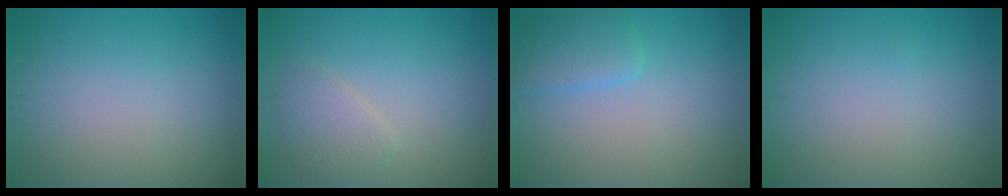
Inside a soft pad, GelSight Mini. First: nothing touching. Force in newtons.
{"total": 2.1, "press": 2.1, "slide": 0.1}
{"total": 2.4, "press": 2.3, "slide": 0.2}
{"total": 0.0}